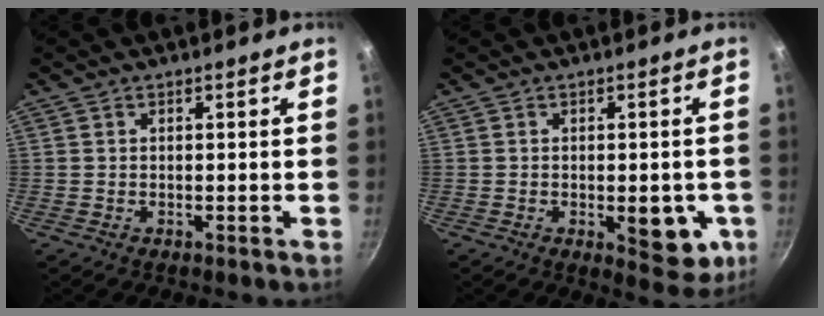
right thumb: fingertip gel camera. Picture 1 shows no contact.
{"total": 9.0, "force": [-2.1, 4.3, 7.7], "torque": [-0.068, -0.003, -0.023]}